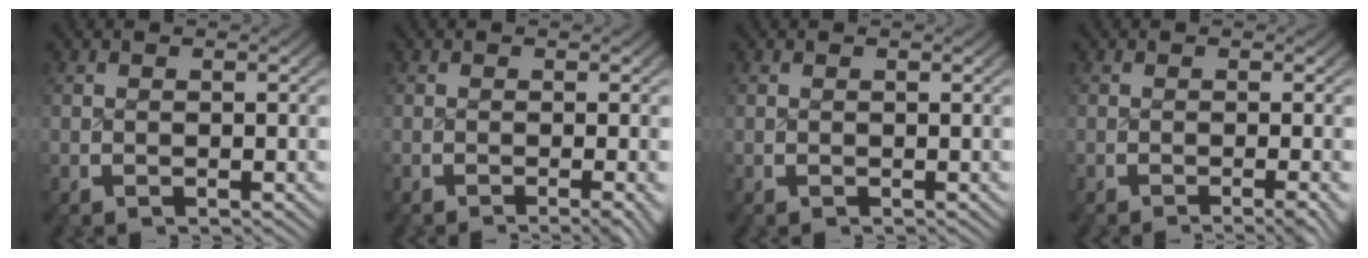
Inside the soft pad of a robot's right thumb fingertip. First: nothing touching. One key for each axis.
{"total": 1.7, "fx": -1.1, "fy": -0.1, "fz": 1.3, "tx": -0.013, "ty": 0.001, "tz": -0.017}
{"total": 0.0}
{"total": 1.7, "fx": -1.2, "fy": -0.2, "fz": 1.3, "tx": -0.015, "ty": 0.002, "tz": -0.018}